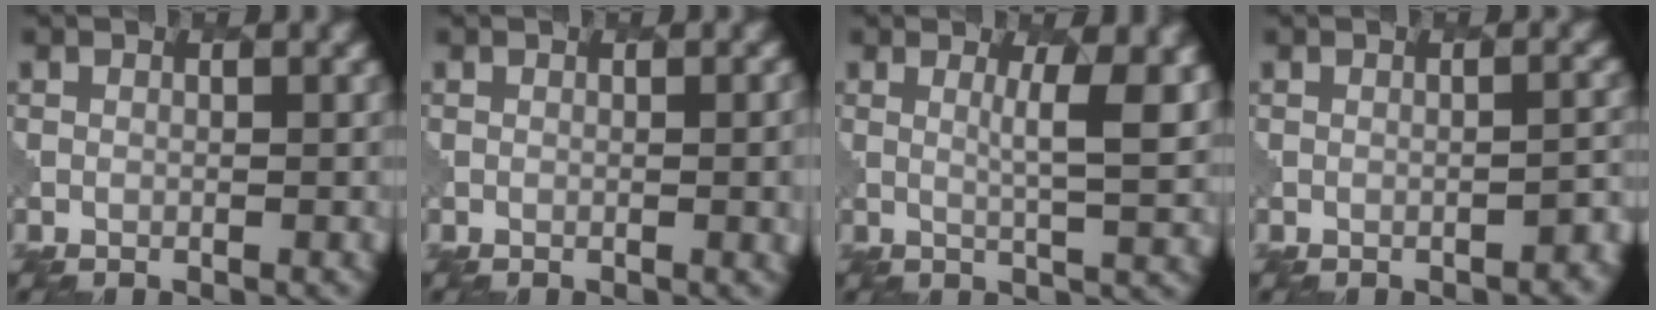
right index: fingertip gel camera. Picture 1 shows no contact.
{"total": 2.4, "force": [-0.1, 0.9, 2.3], "torque": [-0.019, 0.002, 0.001]}
{"total": 4.6, "force": [1.6, 1.0, 4.2], "torque": [-0.061, -0.002, 0.026]}
{"total": 2.2, "force": [-1.6, 0.6, 1.3], "torque": [-0.009, 0.007, -0.021]}